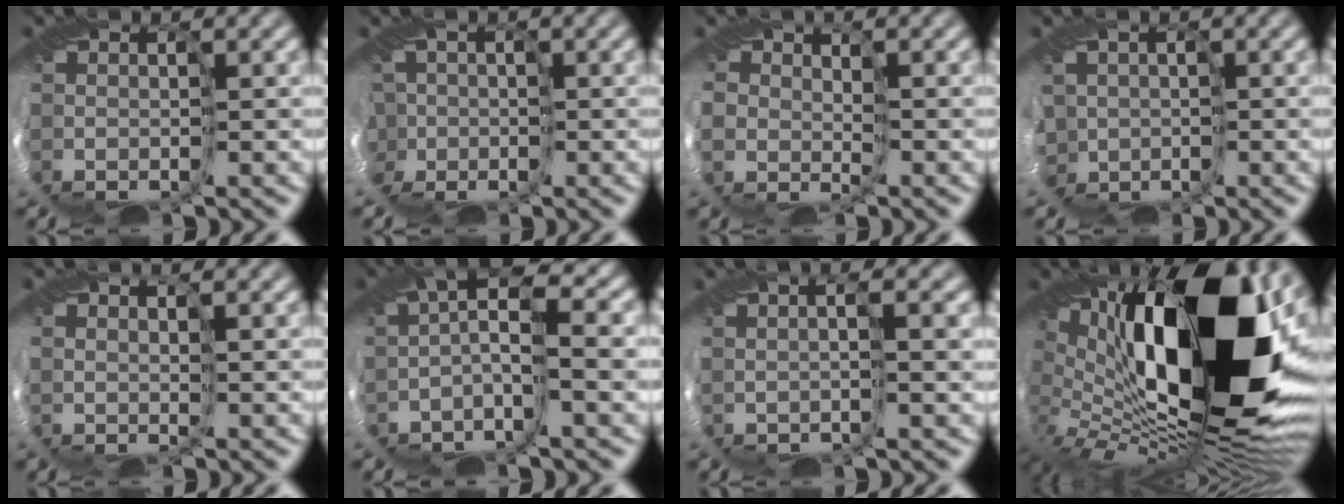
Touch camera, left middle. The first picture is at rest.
{"total": 3.2, "force": [-0.4, 3.1, 0.3], "torque": [-0.011, 0.018, -0.024]}
{"total": 1.5, "force": [1.0, 0.6, -1.0], "torque": [0.004, -0.001, 0.022]}
{"total": 4.2, "force": [-0.9, 3.8, 1.5], "torque": [-0.028, -0.007, -0.019]}
{"total": 2.6, "force": [1.9, -1.1, -1.4], "torque": [0.015, 0.005, 0.035]}
{"total": 4.1, "force": [0.3, 0.8, 4.0], "torque": [-0.074, 0.015, 0.000]}
{"total": 2.1, "force": [1.4, 0.0, 1.5], "torque": [-0.013, 0.020, 0.012]}
{"total": 16.0, "force": [3.8, 7.9, 13.3], "torque": [-0.233, 0.006, 0.060]}